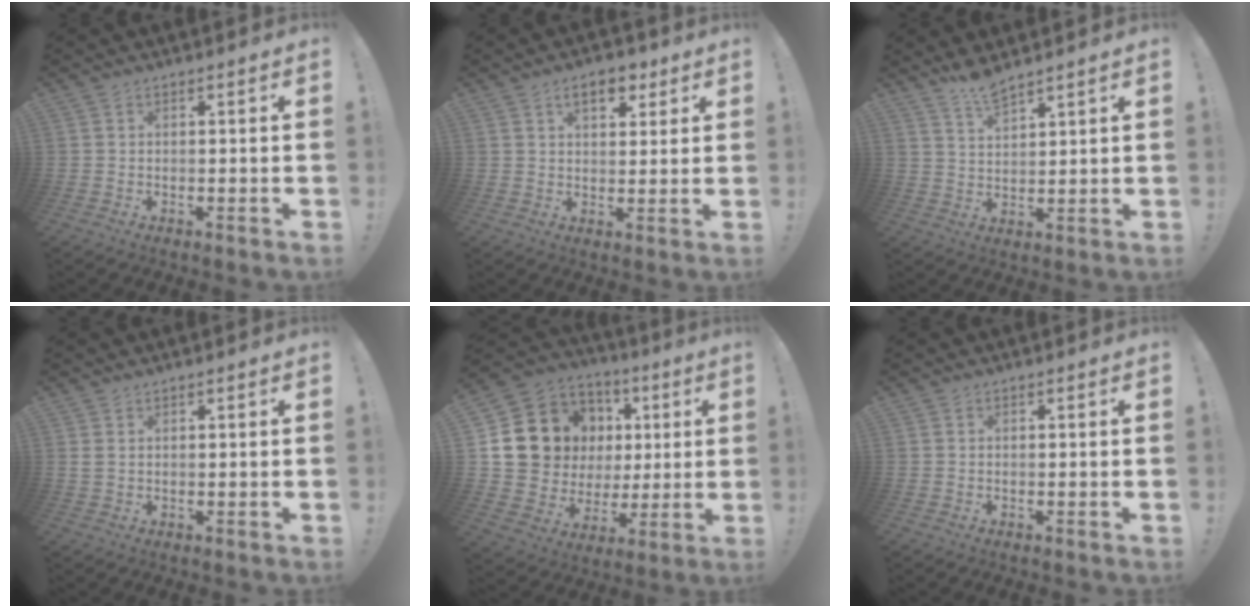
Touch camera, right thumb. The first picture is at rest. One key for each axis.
{"total": 7.6, "fx": 3.9, "fy": 4.2, "fz": 4.9, "tx": -0.061, "ty": -0.007, "tz": 0.067}
{"total": 6.1, "fx": 5.4, "fy": 1.0, "fz": 2.6, "tx": -0.047, "ty": -0.032, "tz": 0.097}
{"total": 1.4, "fx": 0.9, "fy": 0.5, "fz": 0.9, "tx": -0.011, "ty": -0.003, "tz": 0.016}
{"total": 14.9, "fx": 4.6, "fy": 13.0, "fz": 5.6, "tx": -0.081, "ty": -0.029, "tz": 0.119}
{"total": 0.0}